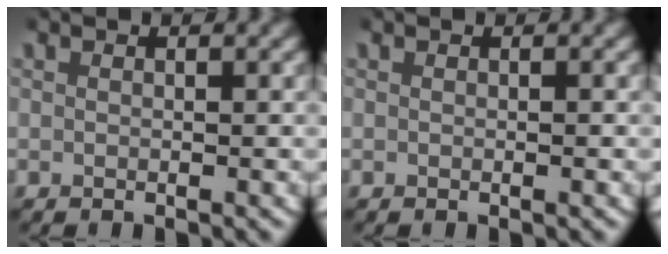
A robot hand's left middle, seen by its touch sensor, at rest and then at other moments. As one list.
[{"total": 0.0}]